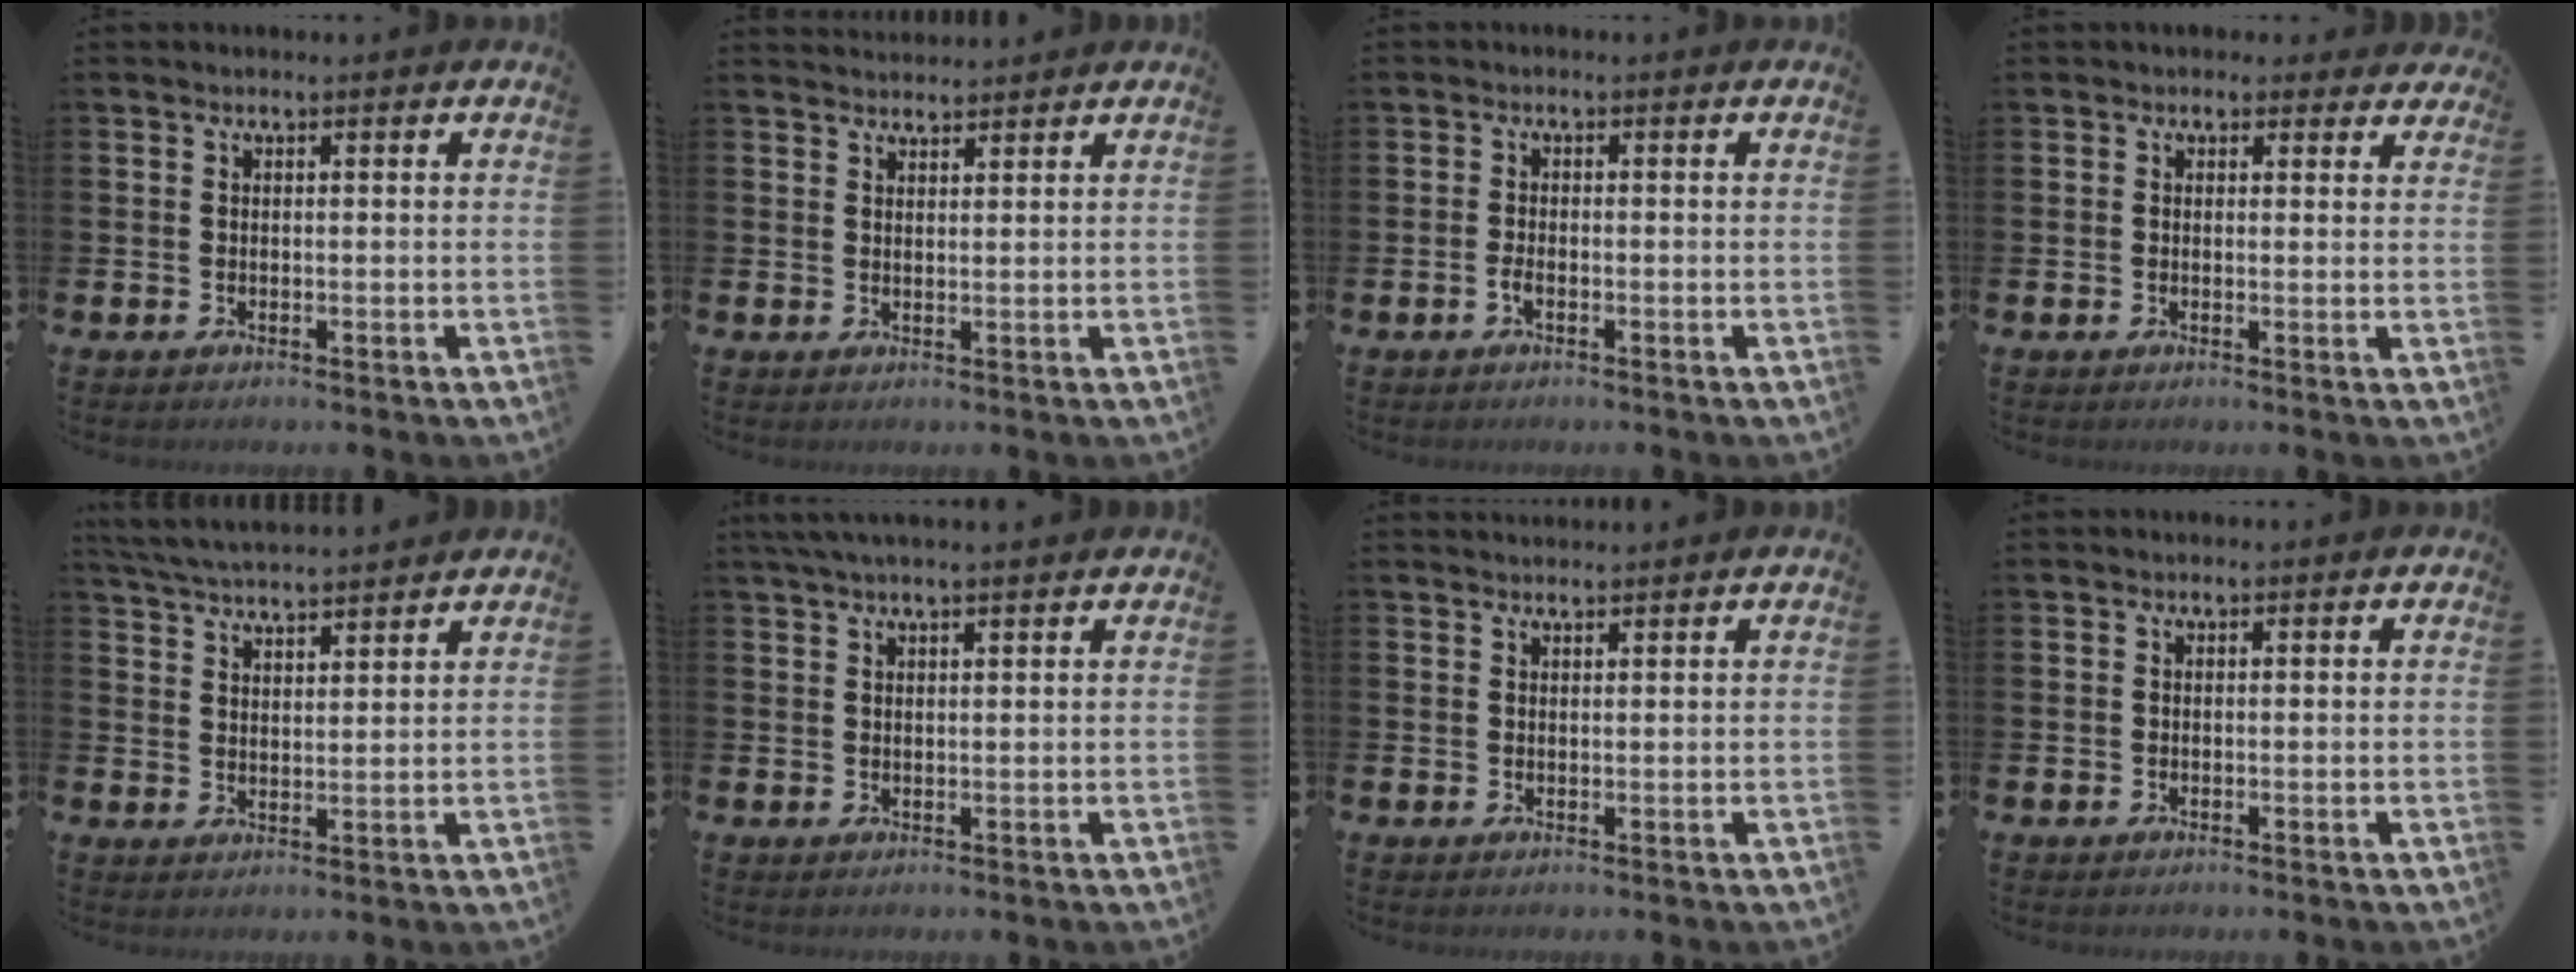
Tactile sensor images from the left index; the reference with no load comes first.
{"total": 2.2, "force": [2.2, 0.4, 0.1], "torque": [0.006, -0.013, 0.037]}
{"total": 1.2, "force": [-0.6, 0.5, 0.9], "torque": [-0.021, 0.002, -0.013]}
{"total": 1.8, "force": [1.5, 1.0, 0.0], "torque": [0.007, -0.001, 0.023]}
{"total": 4.9, "force": [4.9, 0.2, 0.6], "torque": [-0.031, -0.028, 0.088]}
{"total": 3.1, "force": [2.7, 0.1, 1.4], "torque": [-0.030, -0.002, 0.048]}
{"total": 1.3, "force": [1.3, 0.1, 0.1], "torque": [0.010, -0.006, 0.021]}
{"total": 0.0}